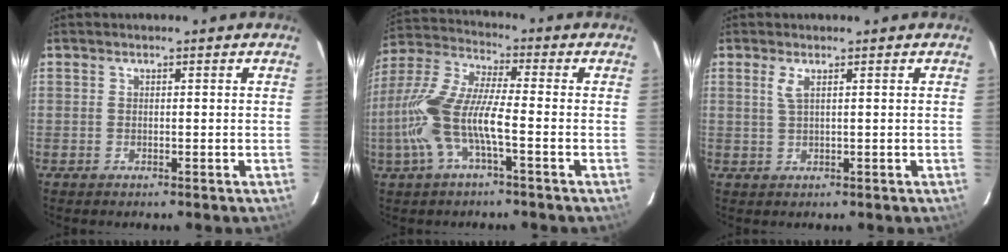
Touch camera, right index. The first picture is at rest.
{"total": 13.1, "force": [-3.7, 2.6, 12.3], "torque": [-0.265, 0.000, -0.073]}
{"total": 1.8, "force": [0.8, 0.1, 1.6], "torque": [-0.034, 0.001, 0.017]}